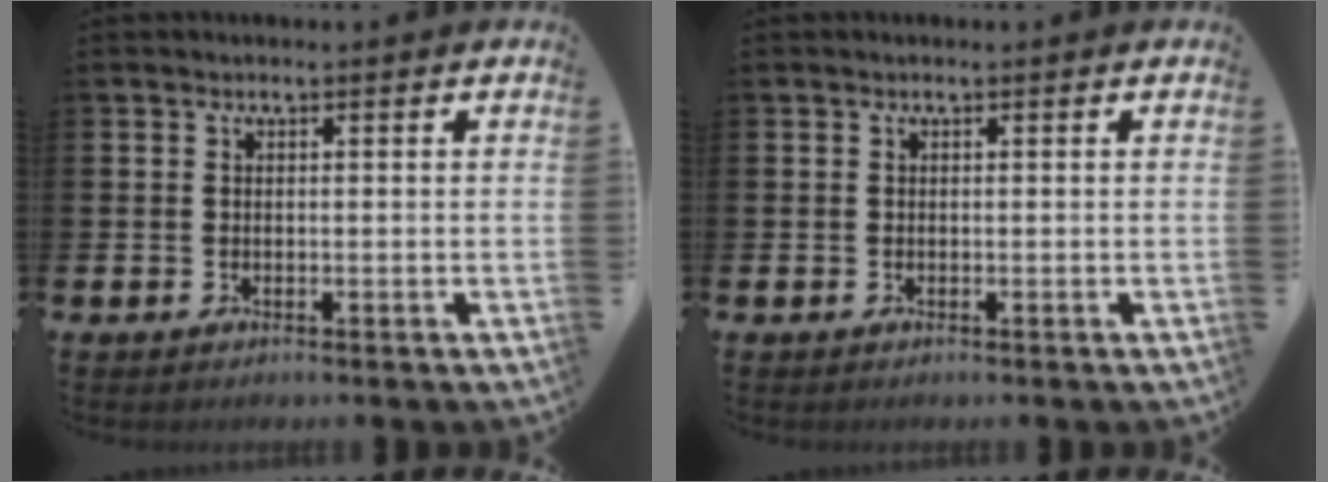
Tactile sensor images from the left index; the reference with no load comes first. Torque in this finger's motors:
{"motor_torque": [-0.11, -0.05, 0.03, -0.01]}